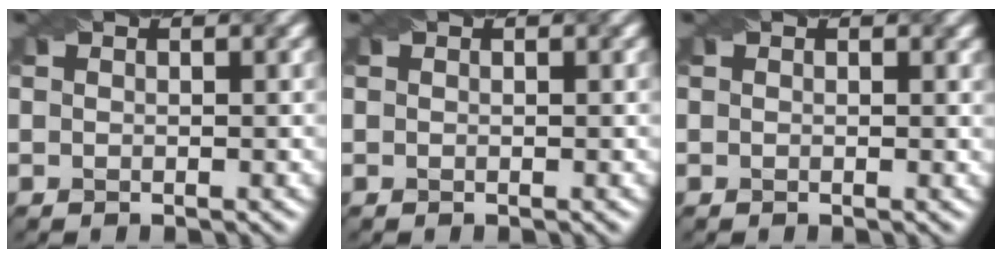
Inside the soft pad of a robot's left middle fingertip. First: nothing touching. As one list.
[{"total": 0.0}, {"total": 0.6, "force": [0.4, 0.4, 0.4], "torque": [-0.003, -0.002, 0.006]}]